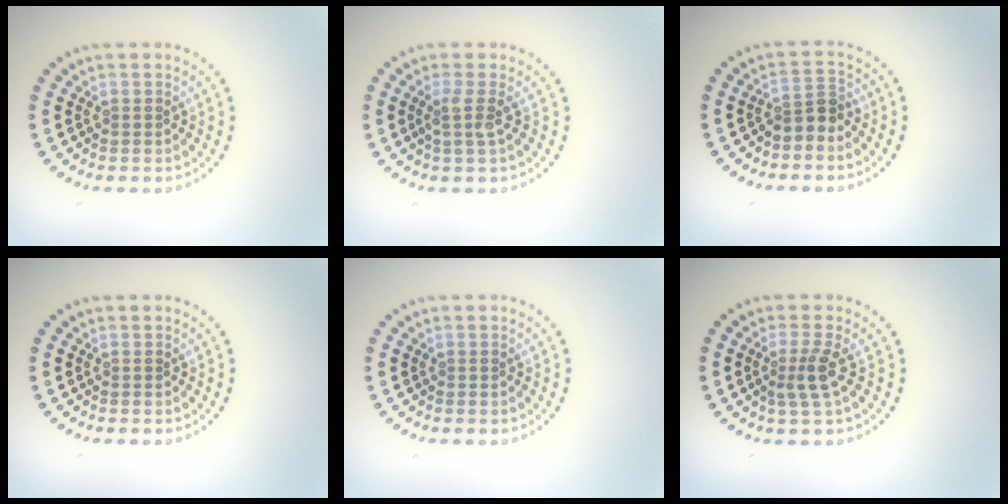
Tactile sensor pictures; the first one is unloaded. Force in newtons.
{"total": 1.8, "press": 1.2, "slide": 1.3}
{"total": 2.3, "press": 1.8, "slide": 1.5}
{"total": 0.0}
{"total": 0.0}
{"total": 2.5, "press": 1.9, "slide": 1.6}